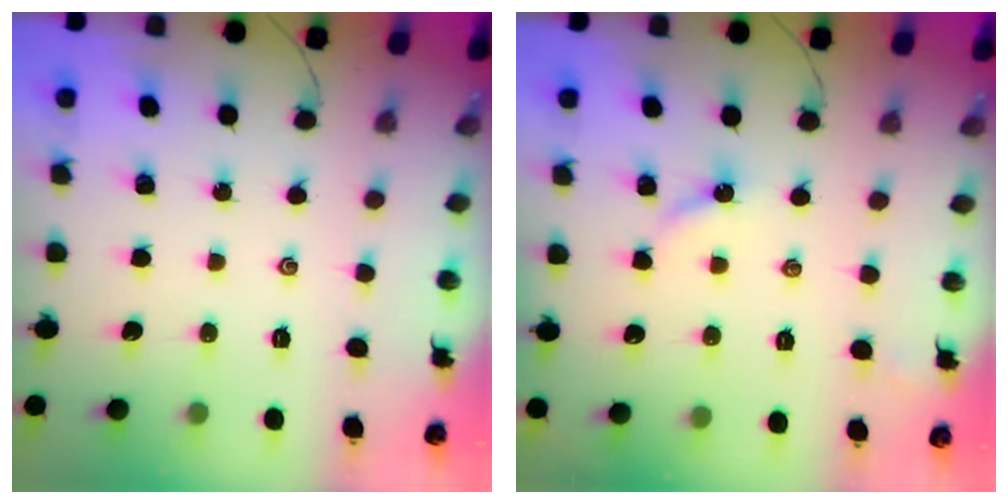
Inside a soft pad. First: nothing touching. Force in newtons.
{"total": 2.8, "press": 2.8, "slide": 0.3}